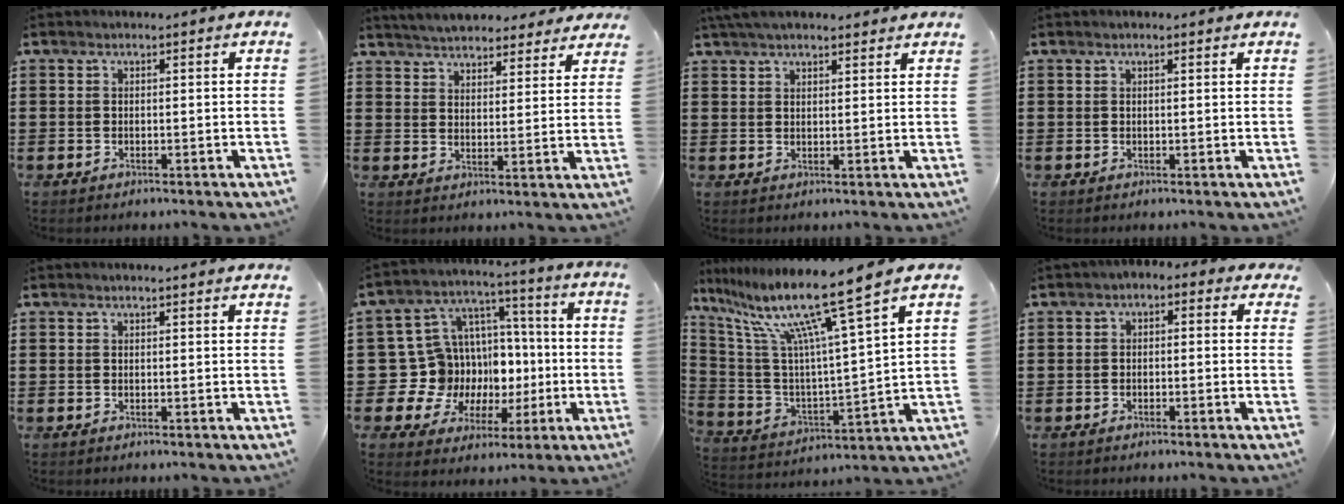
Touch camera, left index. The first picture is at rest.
{"total": 4.9, "force": [4.8, 0.5, 0.5], "torque": [-0.030, -0.019, 0.087]}
{"total": 4.0, "force": [3.5, 0.9, 1.7], "torque": [-0.042, -0.001, 0.067]}
{"total": 0.8, "force": [0.5, 0.0, 0.6], "torque": [-0.012, 0.001, 0.010]}
{"total": 1.1, "force": [1.0, -0.1, 0.4], "torque": [-0.009, -0.002, 0.019]}
{"total": 12.9, "force": [-1.8, 12.3, 3.5], "torque": [-0.118, -0.015, -0.009]}
{"total": 14.1, "force": [10.5, -0.5, 9.4], "torque": [-0.219, -0.067, 0.168]}
{"total": 1.5, "force": [-1.1, 0.8, 0.7], "torque": [-0.017, 0.008, -0.025]}